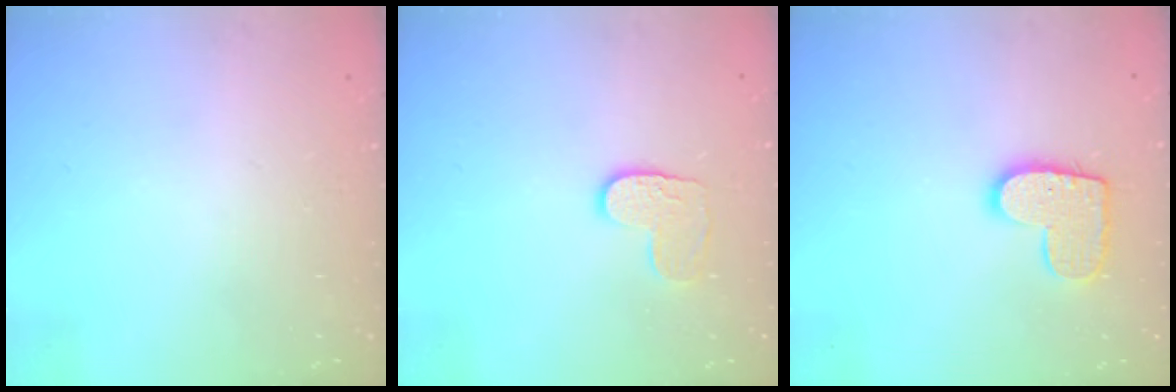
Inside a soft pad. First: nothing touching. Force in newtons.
{"total": 6.6, "press": 6.6, "slide": 0.3}
{"total": 11.2, "press": 11.2, "slide": 0.7}